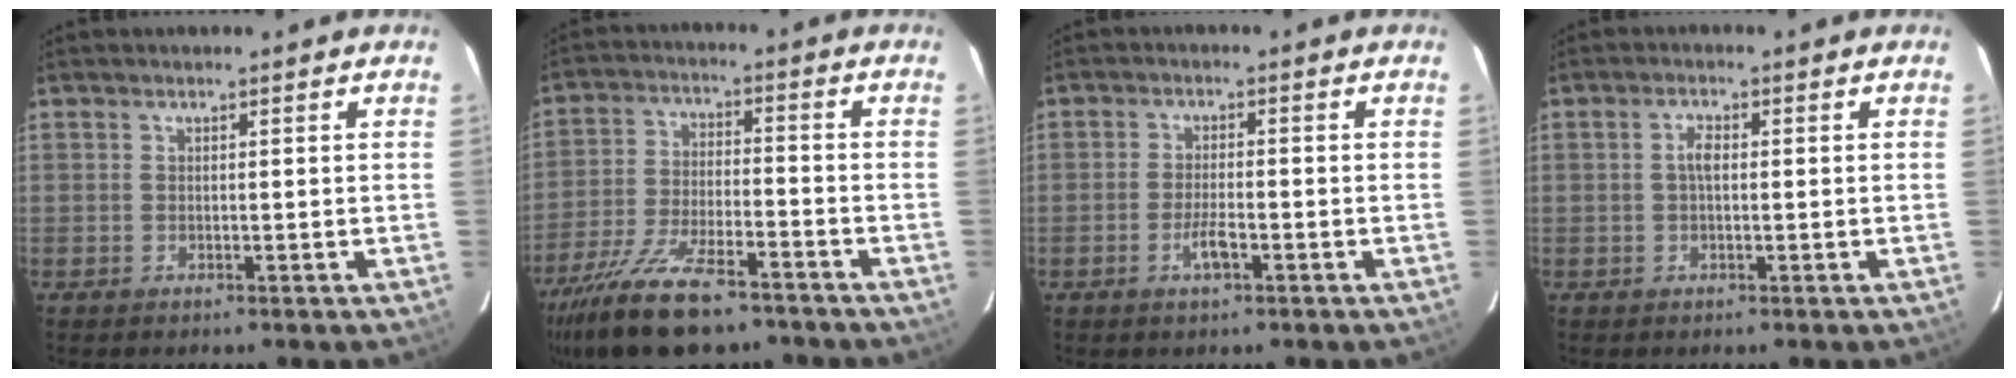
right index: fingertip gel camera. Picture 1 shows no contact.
{"total": 18.1, "force": [-13.7, 5.7, 10.3], "torque": [-0.217, -0.038, -0.236]}
{"total": 3.8, "force": [-1.8, 1.2, 3.1], "torque": [-0.066, -0.002, -0.034]}
{"total": 2.1, "force": [0.1, 0.9, 1.9], "torque": [-0.039, 0.006, 0.001]}